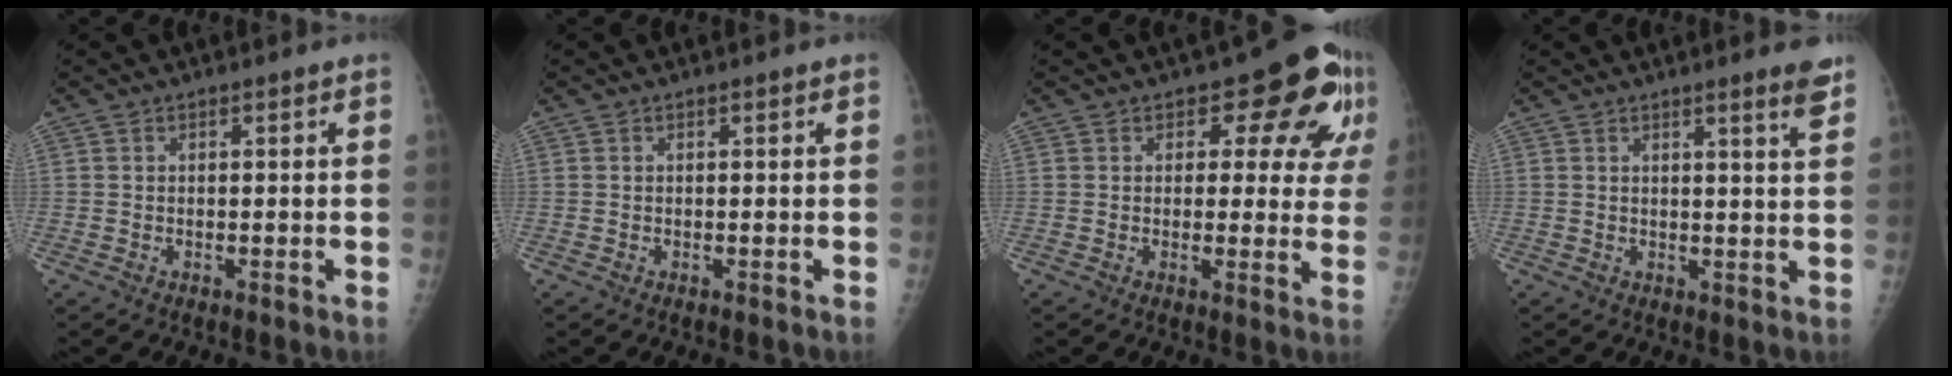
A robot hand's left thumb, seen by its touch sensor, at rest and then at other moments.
{"total": 0.0}
{"total": 11.3, "force": [5.1, 6.3, 7.9], "torque": [-0.039, -0.017, 0.053]}
{"total": 4.0, "force": [2.8, -0.2, 2.8], "torque": [-0.036, -0.022, 0.038]}